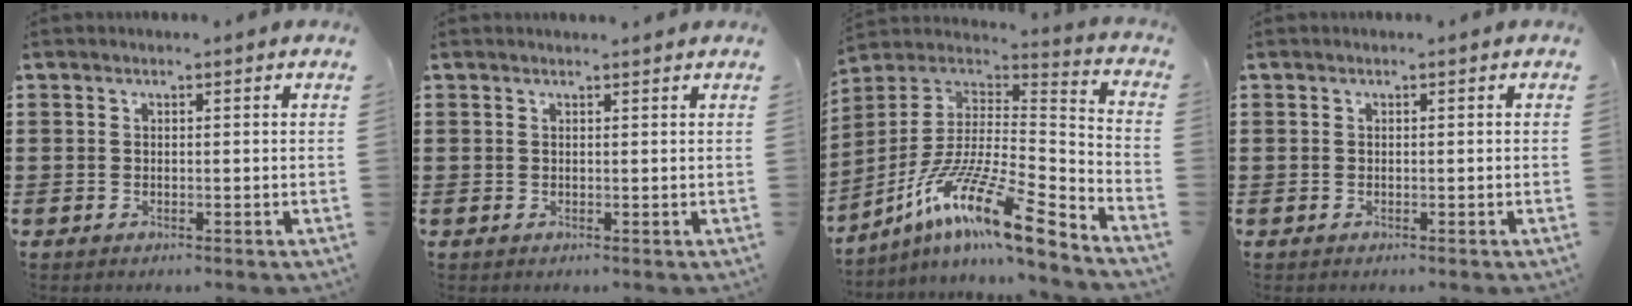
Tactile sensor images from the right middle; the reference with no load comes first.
{"total": 0.6, "force": [0.6, 0.0, 0.0], "torque": [-0.002, -0.003, 0.012]}
{"total": 14.8, "force": [-9.2, 2.7, 11.3], "torque": [-0.224, -0.006, -0.174]}
{"total": 0.0}